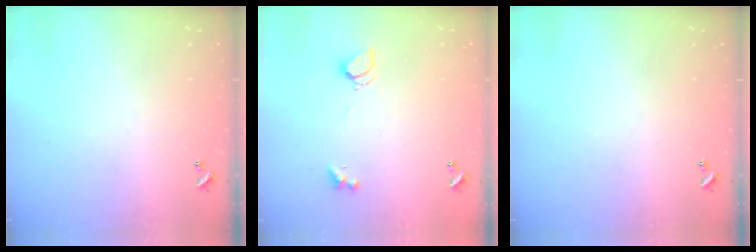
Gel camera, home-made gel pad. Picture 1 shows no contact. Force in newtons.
{"total": 2.5, "press": 2.5, "slide": 0.6}
{"total": 0.0}